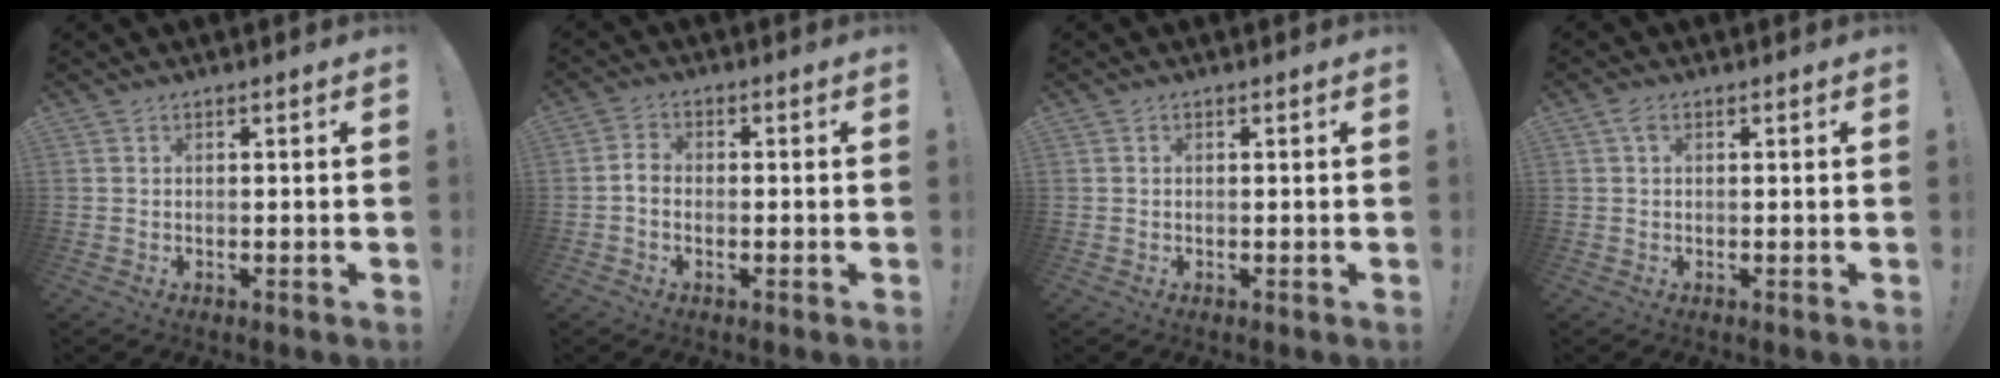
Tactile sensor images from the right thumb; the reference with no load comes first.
{"total": 3.2, "force": [-1.1, 1.9, 2.3], "torque": [-0.052, 0.012, -0.019]}
{"total": 0.0}
{"total": 1.8, "force": [0.7, 0.9, 1.4], "torque": [-0.023, 0.001, 0.010]}